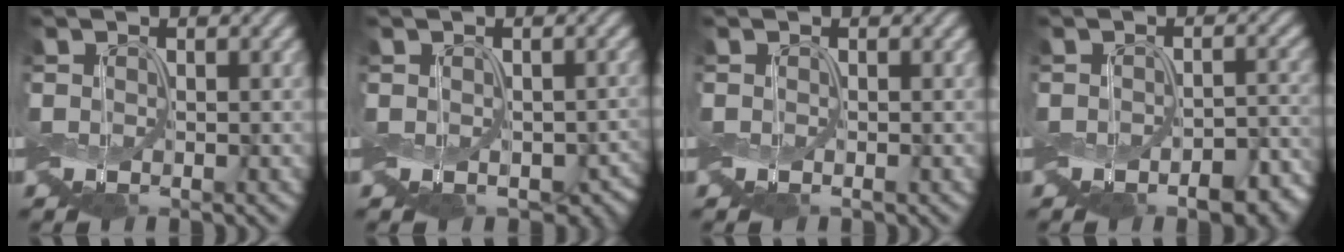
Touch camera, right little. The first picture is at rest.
{"total": 4.2, "force": [-0.9, 3.2, 2.5], "torque": [-0.033, -0.029, -0.006]}
{"total": 0.0}
{"total": 5.5, "force": [-2.7, 3.2, 3.5], "torque": [-0.037, -0.014, -0.036]}